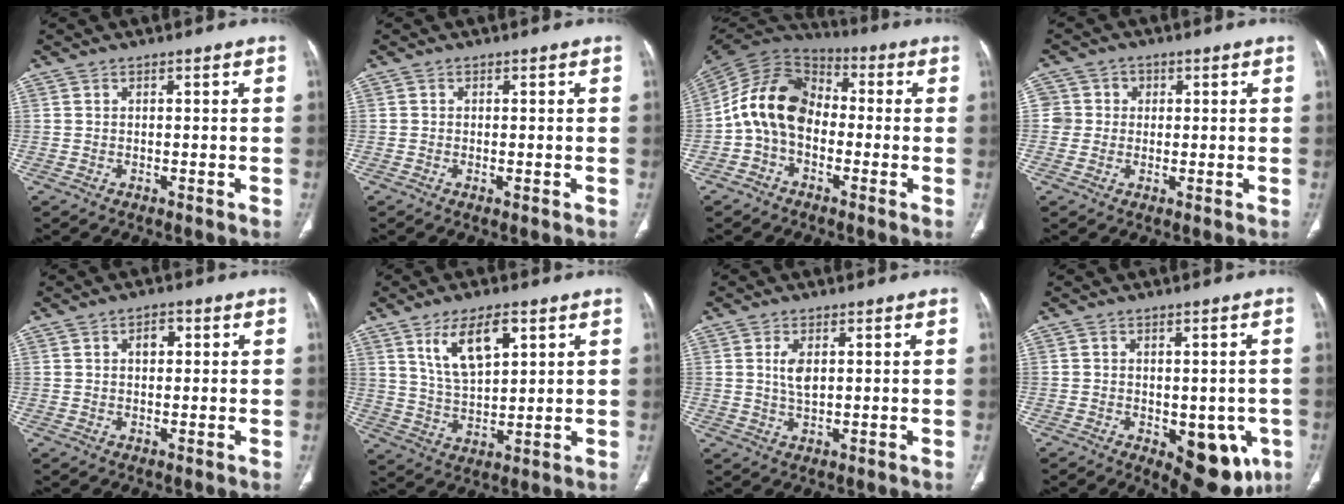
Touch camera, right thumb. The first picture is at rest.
{"total": 0.7, "force": [-0.2, 0.2, 0.6], "torque": [-0.015, -0.004, -0.004]}
{"total": 13.9, "force": [-1.8, 10.0, 9.5], "torque": [-0.166, 0.045, -0.047]}
{"total": 4.2, "force": [0.6, 4.2, 0.2], "torque": [0.031, 0.007, 0.008]}
{"total": 3.0, "force": [1.0, 1.9, 2.2], "torque": [-0.027, 0.003, 0.014]}
{"total": 10.6, "force": [5.1, 4.6, 8.1], "torque": [-0.133, -0.022, 0.106]}
{"total": 3.8, "force": [1.0, 1.8, 3.2], "torque": [-0.060, -0.006, 0.023]}
{"total": 11.9, "force": [-4.2, 6.4, 9.2], "torque": [-0.078, -0.001, -0.041]}